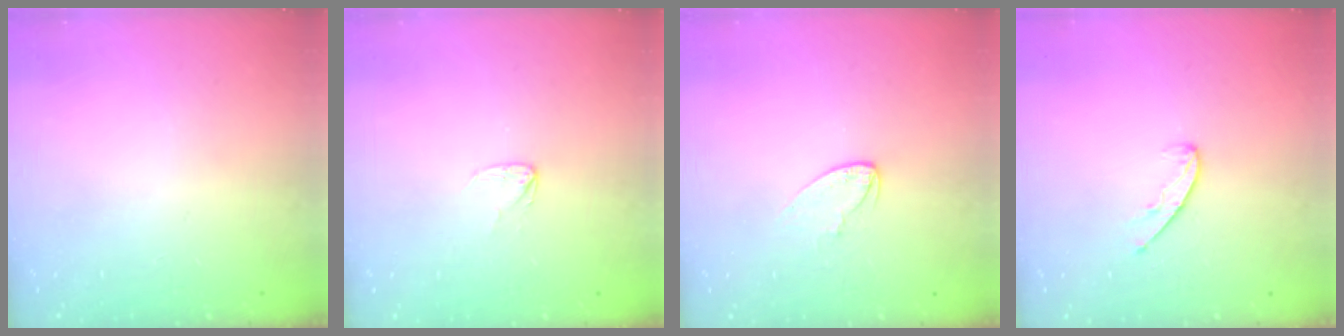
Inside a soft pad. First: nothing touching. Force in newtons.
{"total": 3.5, "press": 3.5, "slide": 0.2}
{"total": 4.7, "press": 4.7, "slide": 0.4}
{"total": 6.2, "press": 6.2, "slide": 0.6}